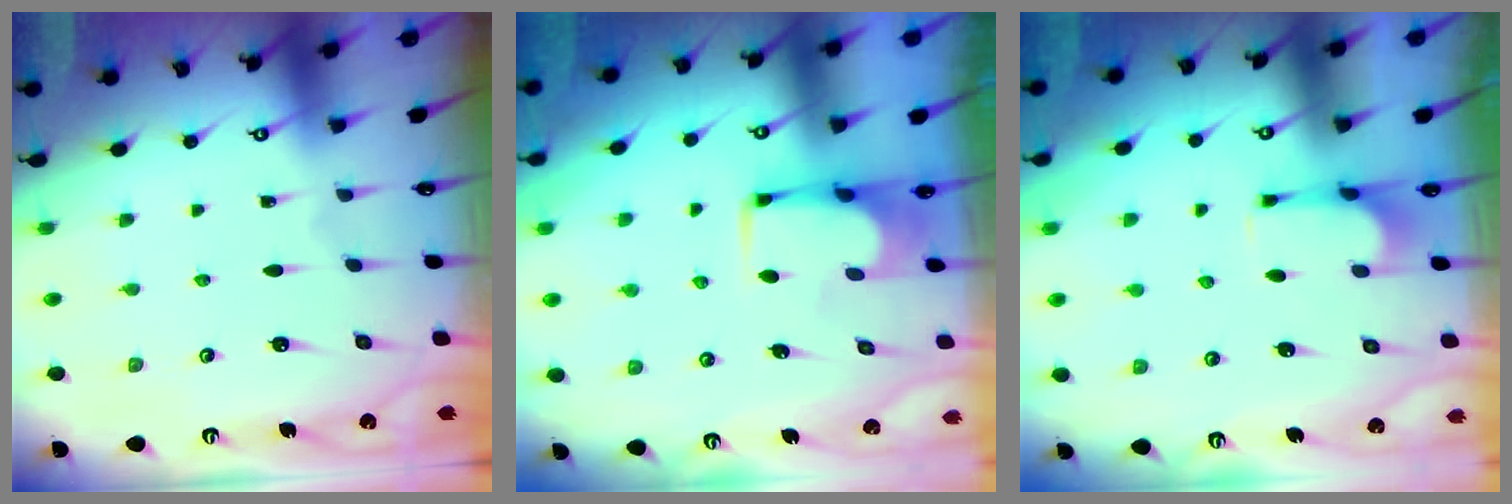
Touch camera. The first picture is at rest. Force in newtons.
{"total": 1.7, "press": 1.6, "slide": 0.3}
{"total": 1.2, "press": 0.7, "slide": 1.0}